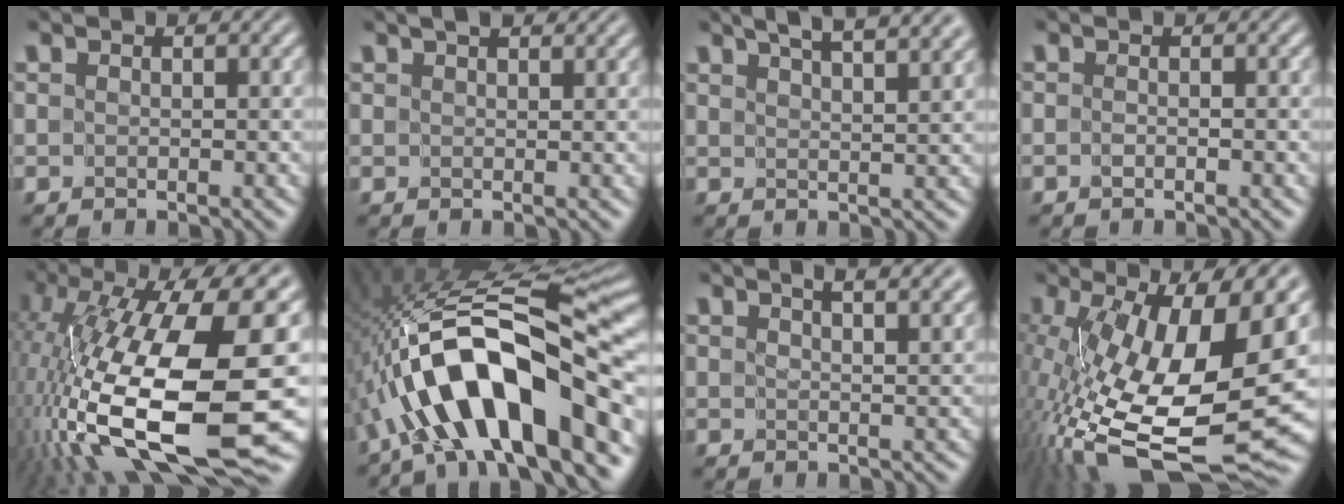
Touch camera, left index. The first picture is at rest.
{"total": 2.6, "force": [2.1, 0.6, 1.3], "torque": [-0.011, 0.005, 0.024]}
{"total": 7.9, "force": [6.1, 2.1, 4.6], "torque": [-0.033, 0.033, 0.050]}
{"total": 0.6, "force": [-0.5, -0.4, 0.0], "torque": [-0.001, -0.002, -0.008]}
{"total": 17.8, "force": [-3.6, 6.5, 16.2], "torque": [-0.304, -0.003, -0.063]}
{"total": 14.8, "force": [-5.5, 4.5, 13.0], "torque": [-0.198, 0.034, -0.092]}
{"total": 7.5, "force": [5.3, 2.6, 4.6], "torque": [-0.021, 0.035, 0.038]}
{"total": 17.0, "force": [-1.3, 6.4, 15.7], "torque": [-0.278, -0.024, -0.018]}